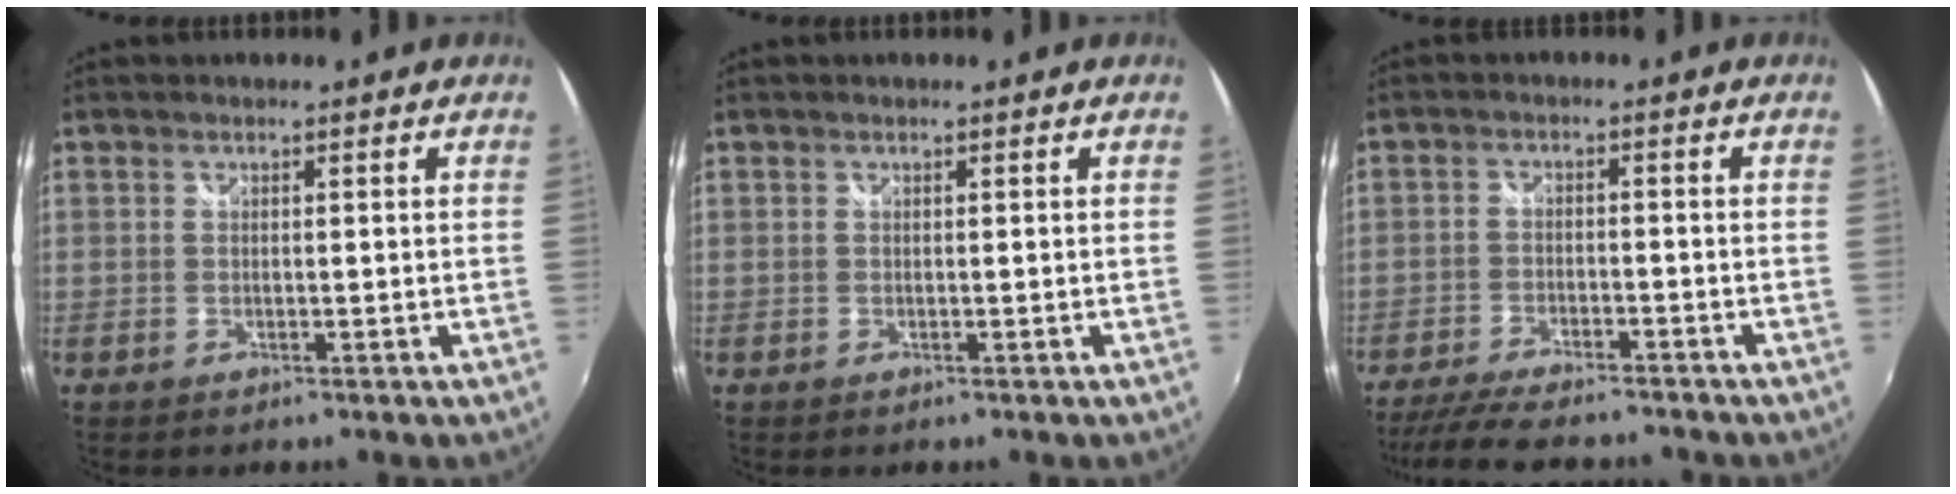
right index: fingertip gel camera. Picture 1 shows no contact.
{"total": 0.0}
{"total": 12.8, "force": [-11.1, 2.6, 5.8], "torque": [-0.130, -0.026, -0.180]}